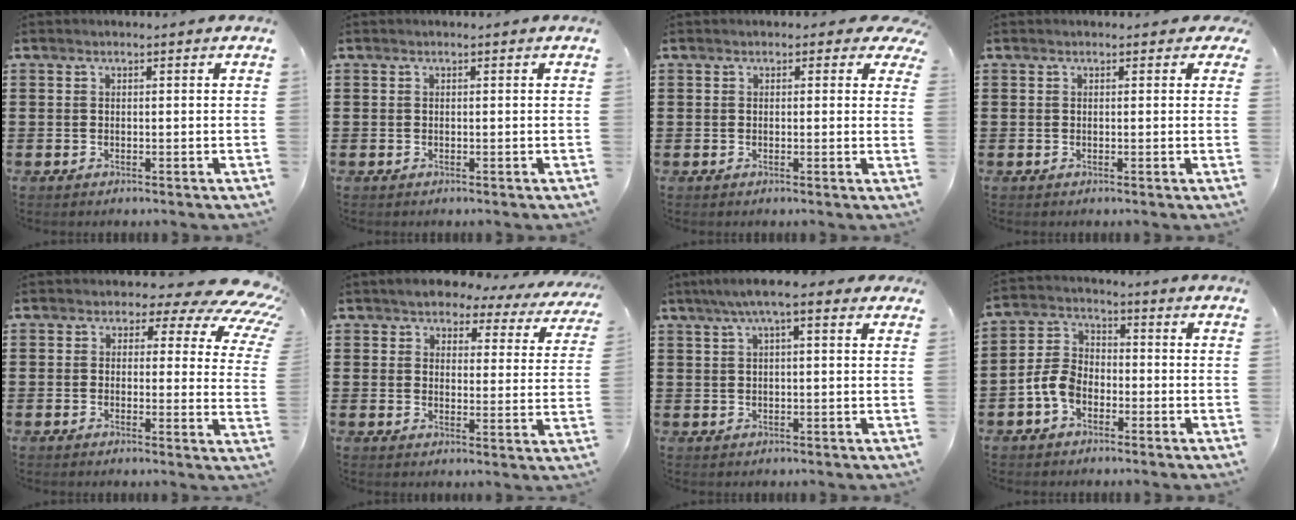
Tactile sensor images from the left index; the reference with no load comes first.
{"total": 0.0}
{"total": 1.2, "force": [0.6, 0.8, 0.7], "torque": [-0.008, 0.004, 0.008]}
{"total": 0.7, "force": [0.3, 0.5, 0.4], "torque": [-0.010, 0.006, 0.004]}
{"total": 5.6, "force": [3.7, 2.8, 3.2], "torque": [-0.057, -0.023, 0.056]}
{"total": 4.9, "force": [4.6, 1.3, 0.9], "torque": [-0.043, -0.021, 0.078]}
{"total": 5.6, "force": [3.2, 0.8, 4.5], "torque": [-0.093, 0.009, 0.055]}
{"total": 5.8, "force": [-2.8, 3.8, 3.5], "torque": [-0.097, 0.005, -0.062]}